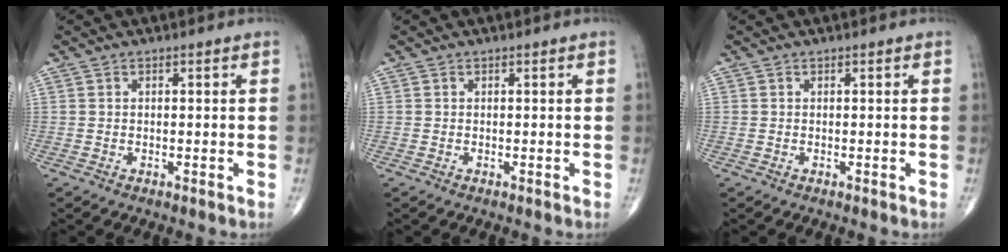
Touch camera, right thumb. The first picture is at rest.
{"total": 0.0}
{"total": 0.0}